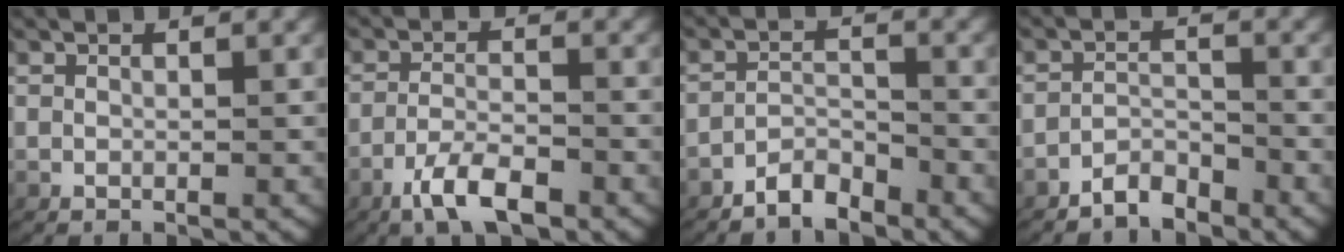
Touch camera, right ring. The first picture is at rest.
{"total": 4.6, "force": [-3.0, 1.7, 3.1], "torque": [-0.056, -0.010, -0.049]}
{"total": 3.2, "force": [-3.0, 1.0, 0.7], "torque": [-0.009, -0.002, -0.058]}
{"total": 3.1, "force": [-2.9, 1.0, 0.5], "torque": [-0.003, -0.003, -0.057]}